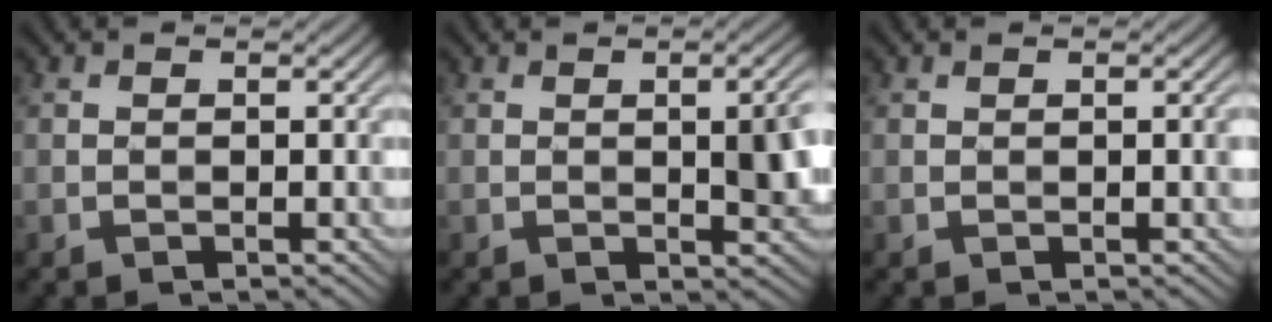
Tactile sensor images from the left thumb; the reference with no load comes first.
{"total": 5.6, "force": [0.1, 1.7, 5.3], "torque": [-0.075, 0.002, 0.003]}
{"total": 1.2, "force": [0.2, 0.2, 1.1], "torque": [-0.016, 0.002, 0.004]}